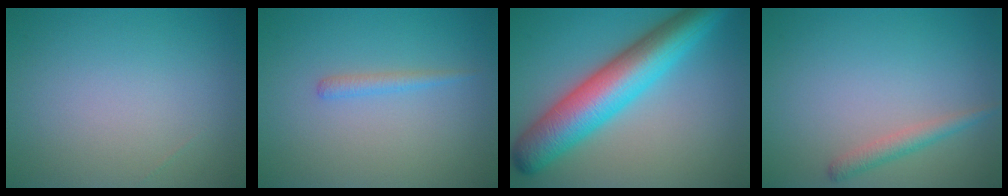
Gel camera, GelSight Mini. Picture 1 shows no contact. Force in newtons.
{"total": 1.1, "press": 1.1, "slide": 0.1}
{"total": 9.6, "press": 9.6, "slide": 0.1}
{"total": 1.7, "press": 1.7, "slide": 0.1}